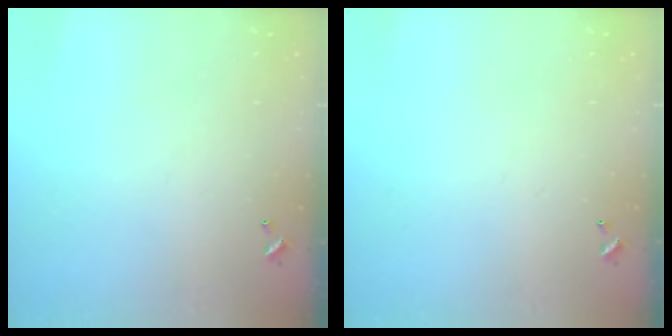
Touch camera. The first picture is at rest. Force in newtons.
{"total": 0.0}